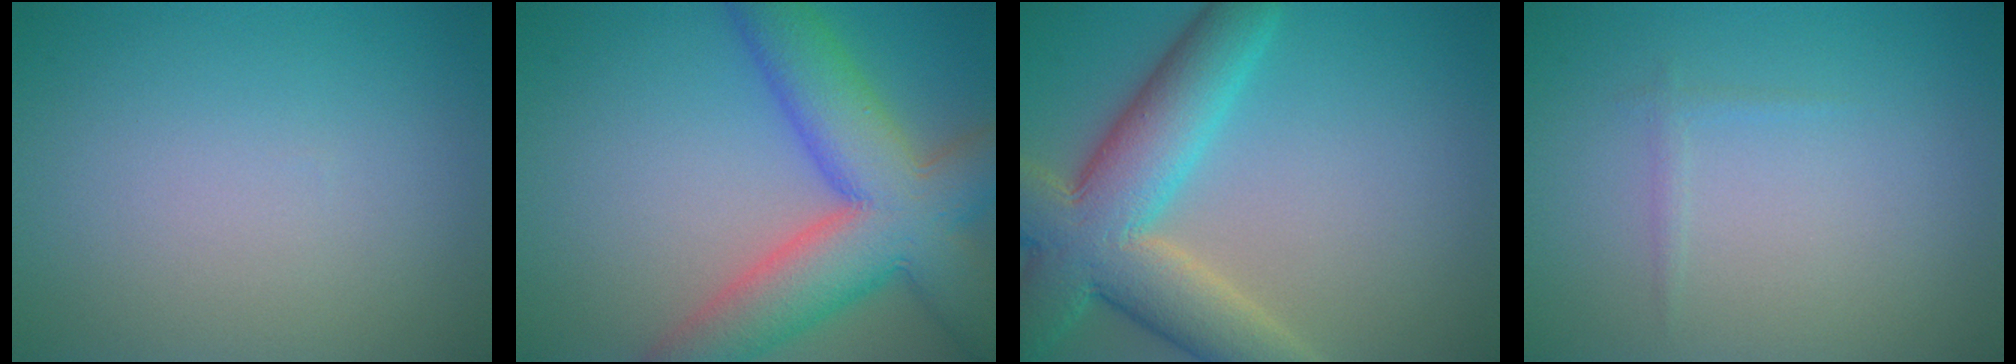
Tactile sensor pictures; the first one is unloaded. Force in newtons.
{"total": 10.7, "press": 10.7, "slide": 0.5}
{"total": 9.8, "press": 9.8, "slide": 1.0}
{"total": 0.6, "press": 0.6, "slide": 0.0}